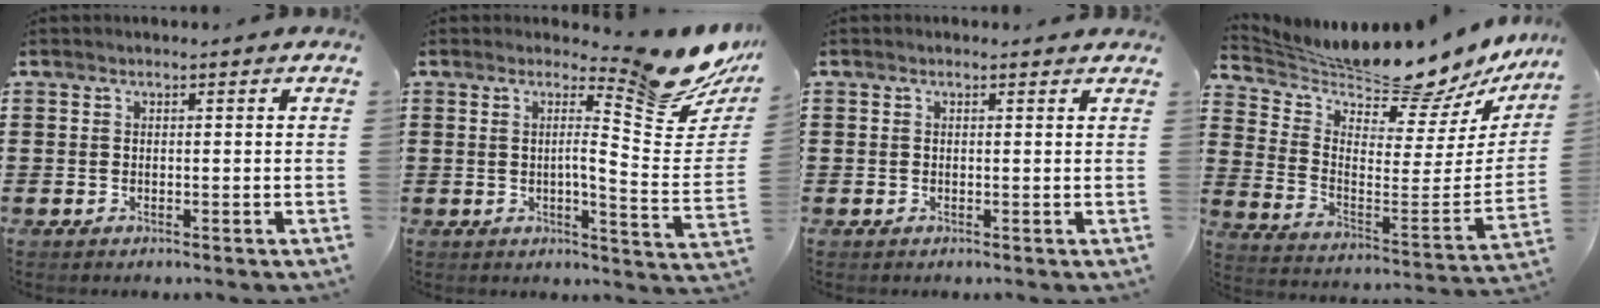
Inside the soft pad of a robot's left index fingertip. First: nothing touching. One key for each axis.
{"total": 8.8, "fx": 6.3, "fy": 0.3, "fz": 6.1, "tx": -0.092, "ty": -0.066, "tz": 0.096}
{"total": 0.7, "fx": 0.2, "fy": 0.7, "fz": -0.1, "tx": -0.001, "ty": 0.005, "tz": 0.003}
{"total": 8.2, "fx": 8.1, "fy": -1.0, "fz": 0.8, "tx": -0.037, "ty": -0.098, "tz": 0.128}